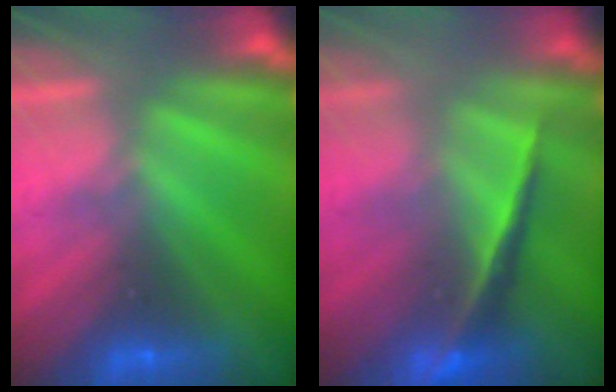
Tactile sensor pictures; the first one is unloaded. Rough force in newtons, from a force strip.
{"total": 1.9}